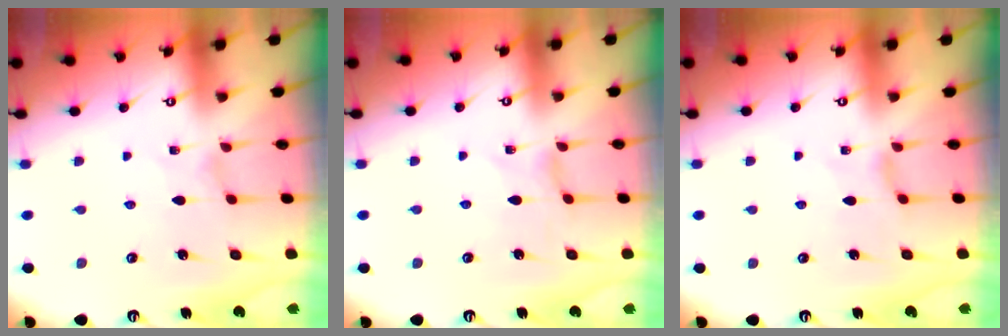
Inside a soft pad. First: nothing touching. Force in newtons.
{"total": 0.0}
{"total": 0.0}